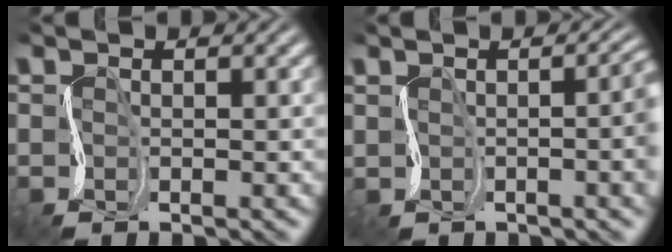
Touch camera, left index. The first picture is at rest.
{"total": 2.3, "force": [0.3, 0.4, 2.3], "torque": [-0.025, -0.002, 0.013]}